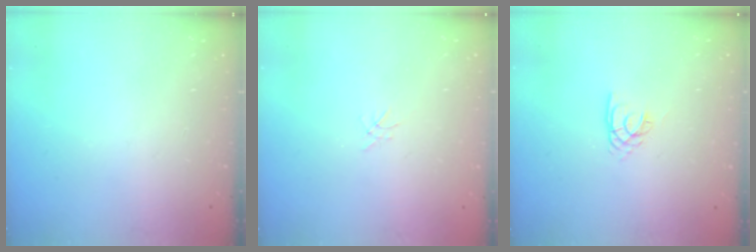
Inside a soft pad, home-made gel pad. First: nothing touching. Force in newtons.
{"total": 0.0}
{"total": 2.2, "press": 2.2, "slide": 0.3}